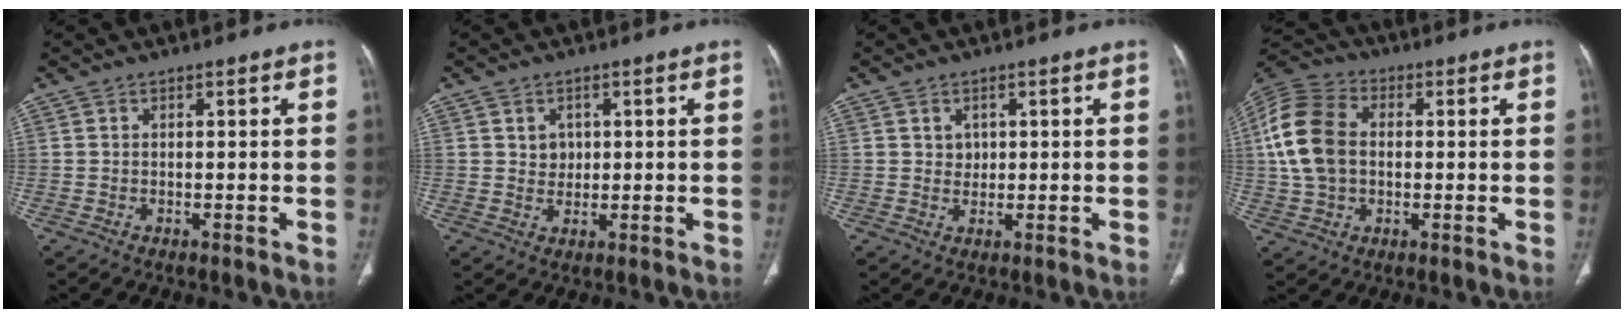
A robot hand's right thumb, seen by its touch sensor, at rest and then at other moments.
{"total": 3.0, "force": [0.8, 2.5, 1.3], "torque": [-0.005, -0.004, 0.016]}
{"total": 2.1, "force": [0.7, 1.8, 0.9], "torque": [-0.004, -0.004, 0.014]}
{"total": 14.3, "force": [0.9, 10.2, 10.0], "torque": [-0.200, 0.022, 0.012]}